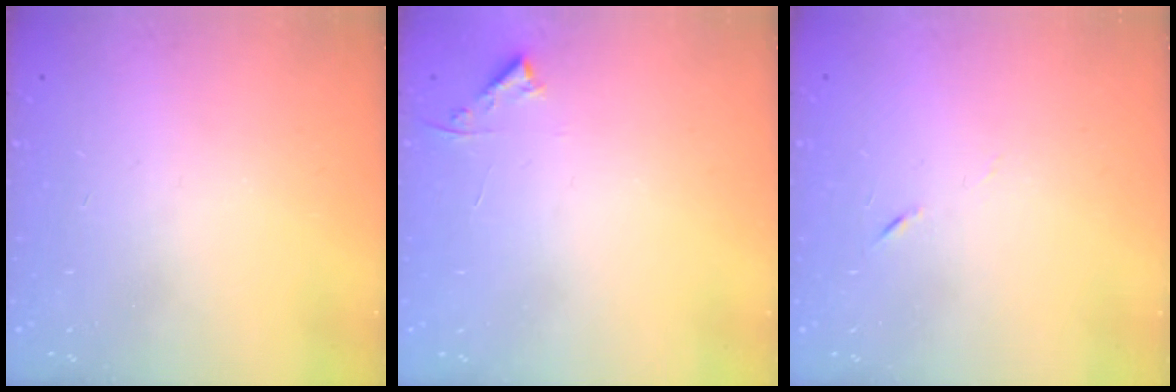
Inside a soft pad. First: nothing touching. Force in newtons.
{"total": 3.1, "press": 3.0, "slide": 0.3}
{"total": 3.8, "press": 3.7, "slide": 1.1}